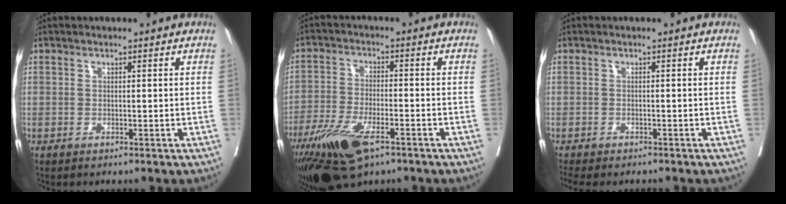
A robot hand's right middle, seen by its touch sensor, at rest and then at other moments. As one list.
[{"total": 12.4, "force": [-7.5, 3.9, 9.1], "torque": [-0.176, -0.024, -0.131]}, {"total": 7.0, "force": [-6.1, 2.1, 2.7], "torque": [-0.039, -0.007, -0.085]}]